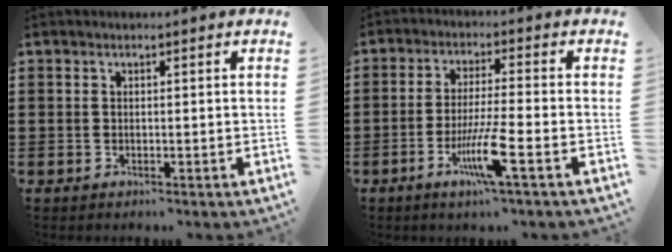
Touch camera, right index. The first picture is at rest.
{"total": 7.8, "force": [-3.5, 0.3, 6.9], "torque": [-0.138, -0.015, -0.066]}